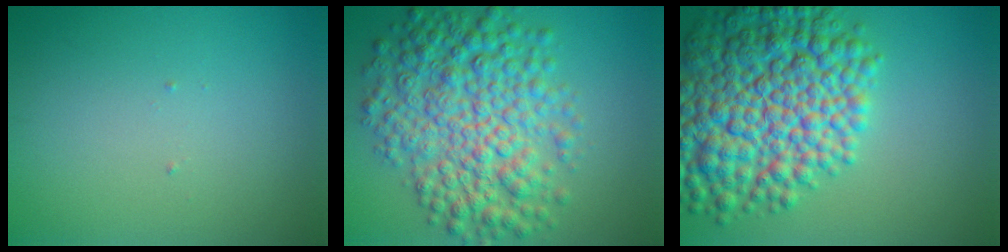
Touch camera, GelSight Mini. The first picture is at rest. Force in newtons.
{"total": 8.5, "press": 8.5, "slide": 0.0}
{"total": 12.1, "press": 12.1, "slide": 0.2}